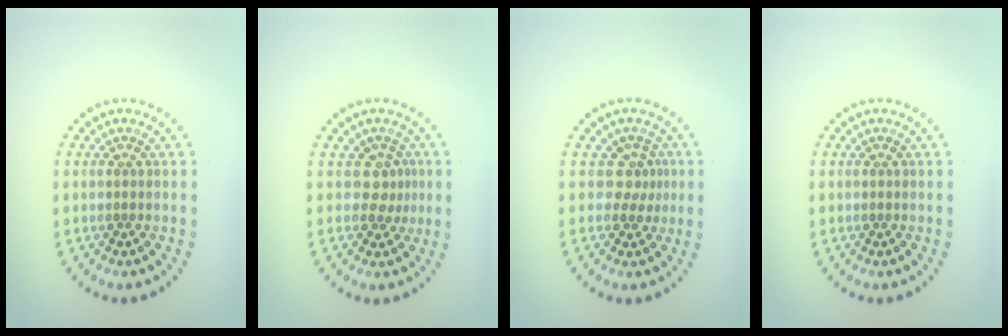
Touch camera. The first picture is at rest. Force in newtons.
{"total": 1.8, "press": 1.3, "slide": 1.2}
{"total": 2.0, "press": 1.4, "slide": 1.5}
{"total": 0.0}